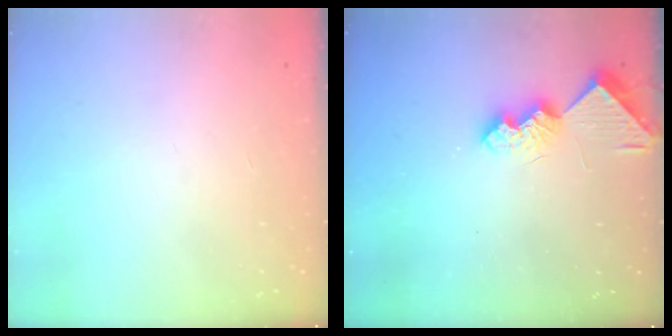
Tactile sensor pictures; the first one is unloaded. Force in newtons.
{"total": 8.9, "press": 8.9, "slide": 0.4}